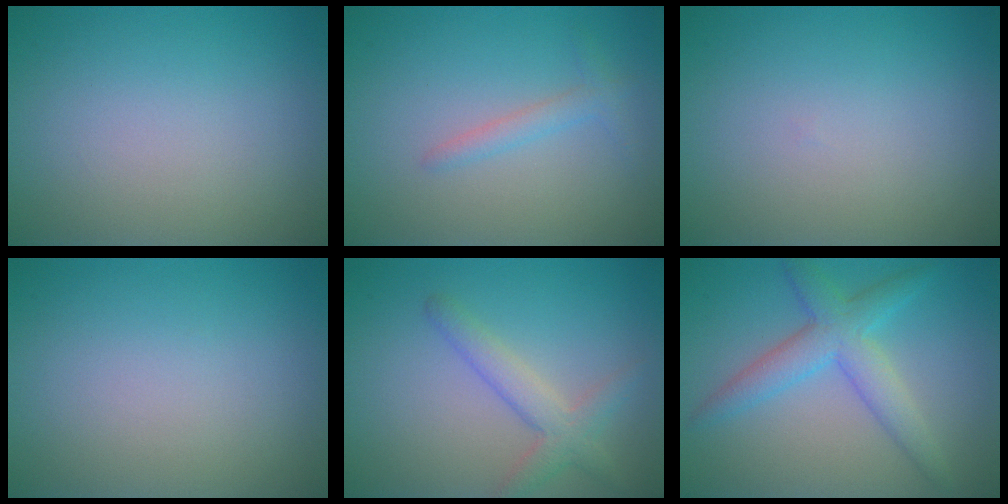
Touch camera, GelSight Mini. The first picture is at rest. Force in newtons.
{"total": 1.4, "press": 1.4, "slide": 0.1}
{"total": 0.0}
{"total": 0.0}
{"total": 2.9, "press": 2.9, "slide": 0.2}
{"total": 4.3, "press": 4.3, "slide": 0.1}